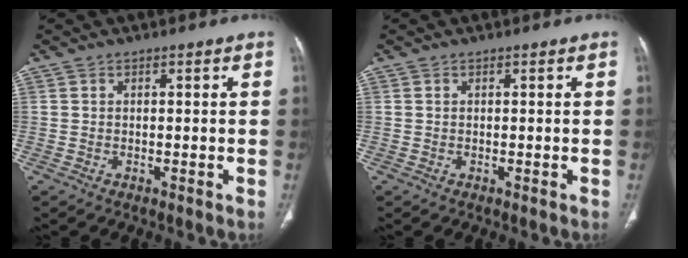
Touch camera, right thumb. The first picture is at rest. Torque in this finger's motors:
{"motor_torque": [-0.03, 0.31, 0.20, -0.31, -0.02]}